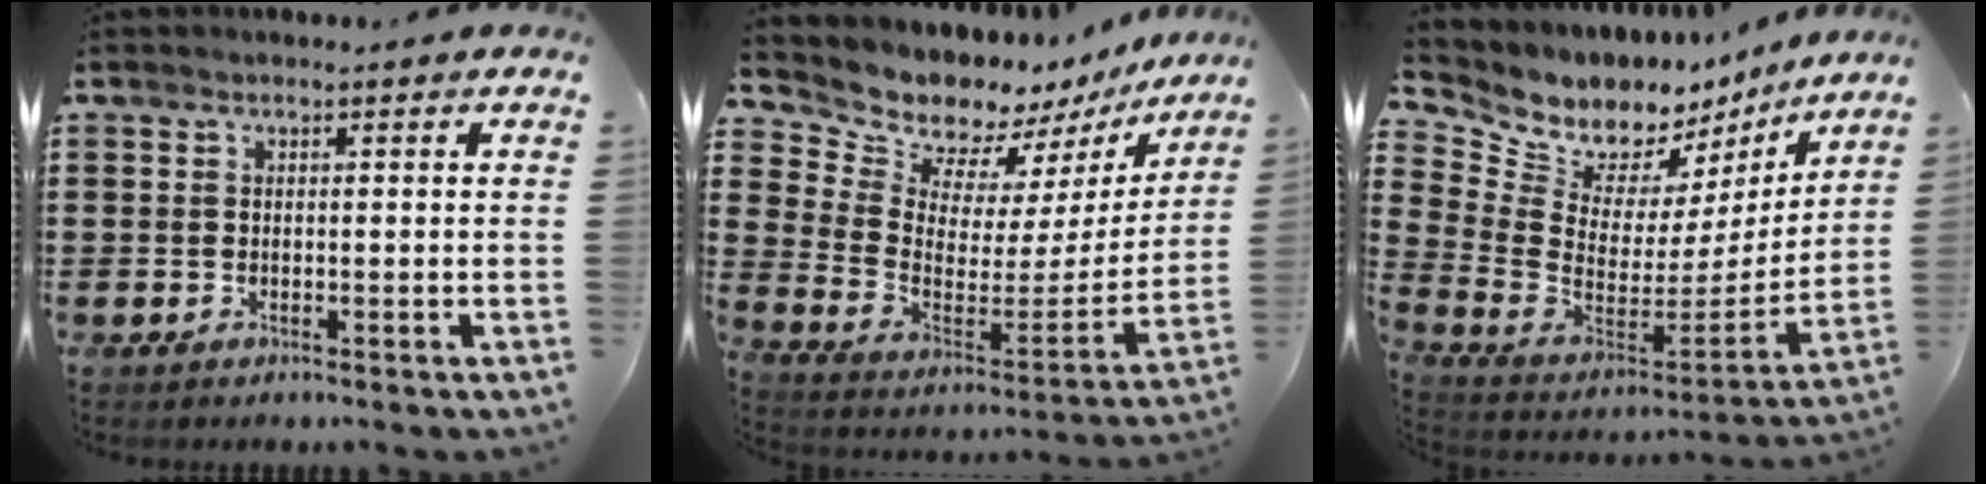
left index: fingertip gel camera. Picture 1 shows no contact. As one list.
[{"total": 8.2, "force": [7.8, 2.5, -0.1], "torque": [-0.049, -0.078, 0.138]}, {"total": 7.8, "force": [6.1, 4.6, 1.4], "torque": [-0.073, -0.053, 0.112]}]